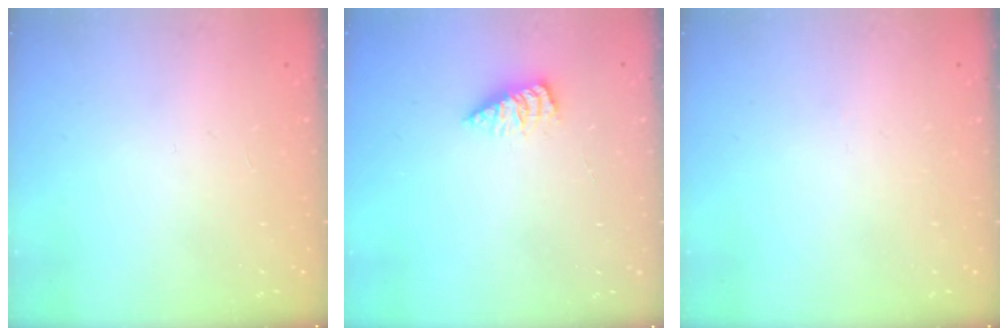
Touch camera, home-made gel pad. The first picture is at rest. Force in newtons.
{"total": 2.8, "press": 2.8, "slide": 0.4}
{"total": 0.0}